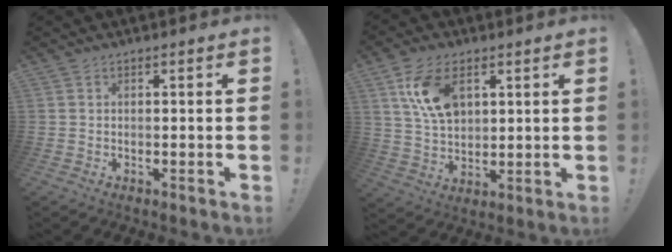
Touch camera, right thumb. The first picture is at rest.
{"total": 12.0, "force": [5.4, 6.3, 8.6], "torque": [-0.163, -0.013, 0.100]}